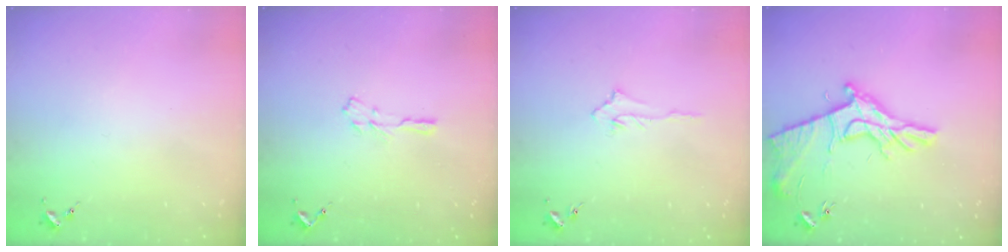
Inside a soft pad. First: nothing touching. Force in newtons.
{"total": 3.5, "press": 3.5, "slide": 0.4}
{"total": 3.4, "press": 3.4, "slide": 0.4}
{"total": 15.3, "press": 15.3, "slide": 0.6}